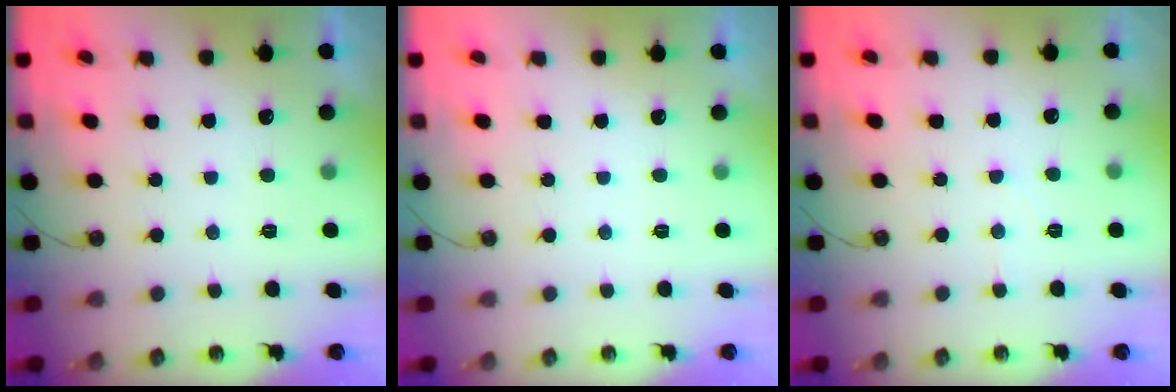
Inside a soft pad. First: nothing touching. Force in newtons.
{"total": 0.0}
{"total": 4.4, "press": 4.3, "slide": 0.7}